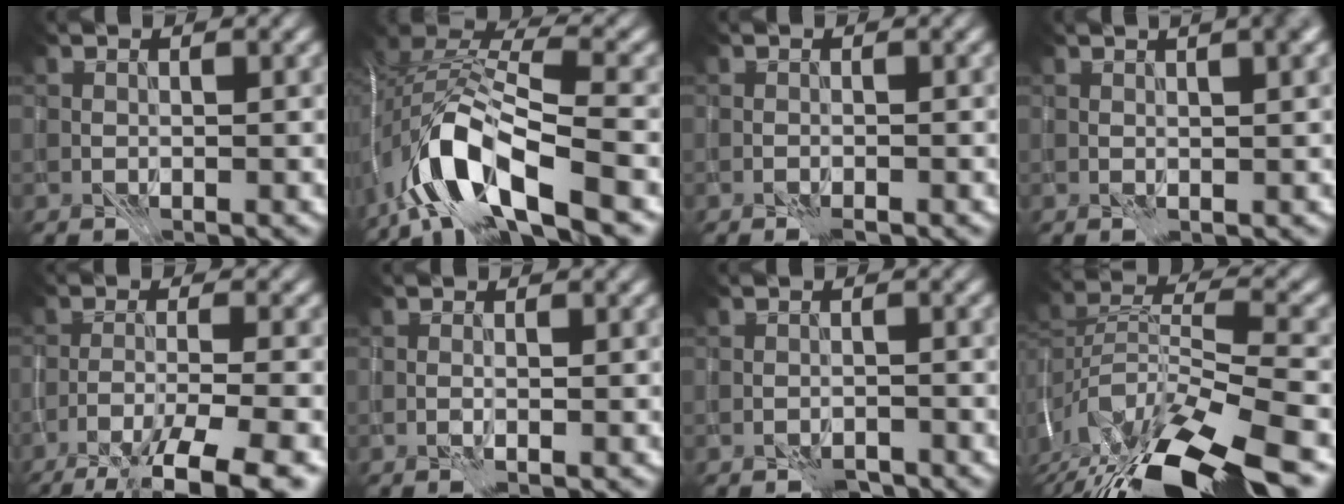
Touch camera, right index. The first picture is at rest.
{"total": 11.2, "force": [-5.5, 4.8, 8.5], "torque": [-0.164, 0.002, -0.107]}
{"total": 0.8, "force": [-0.7, 0.1, 0.5], "torque": [-0.013, 0.005, -0.011]}
{"total": 4.6, "force": [1.8, 1.8, 3.8], "torque": [-0.018, 0.027, -0.002]}
{"total": 9.0, "force": [-6.0, 1.9, 6.4], "torque": [-0.098, 0.000, -0.096]}
{"total": 0.6, "force": [0.3, 0.1, 0.5], "torque": [-0.007, 0.005, -0.002]}
{"total": 1.2, "force": [-1.1, 0.5, 0.3], "torque": [-0.001, 0.005, -0.018]}
{"total": 13.0, "force": [-9.2, 3.8, 8.4], "torque": [-0.167, 0.006, -0.147]}